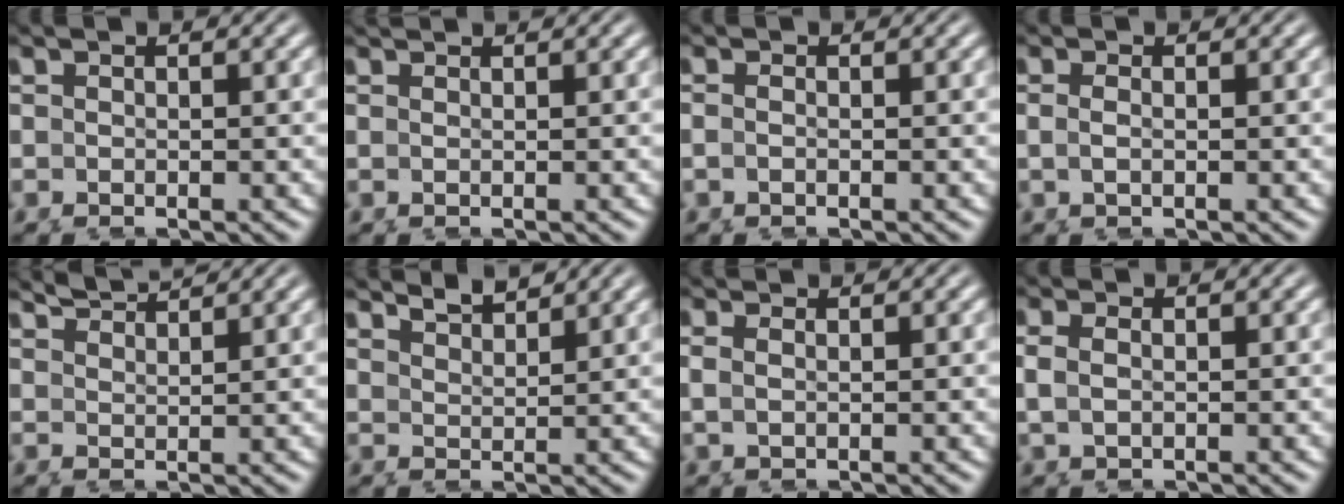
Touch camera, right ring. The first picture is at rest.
{"total": 0.7, "force": [0.3, -0.6, 0.1], "torque": [-0.002, -0.005, 0.008]}
{"total": 0.7, "force": [0.0, -0.2, 0.6], "torque": [-0.018, -0.002, 0.002]}
{"total": 1.1, "force": [0.0, -0.4, 1.0], "torque": [-0.027, -0.006, 0.006]}
{"total": 3.2, "force": [3.0, -1.2, -0.1], "torque": [0.018, 0.005, 0.055]}
{"total": 3.0, "force": [2.6, -1.4, -0.4], "torque": [0.015, -0.003, 0.052]}
{"total": 1.1, "force": [0.5, 0.0, 1.0], "torque": [-0.028, -0.006, 0.015]}
{"total": 1.6, "force": [0.5, 0.8, 1.3], "torque": [-0.033, -0.001, 0.013]}